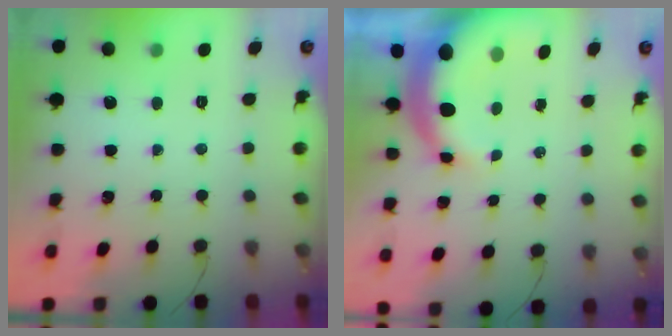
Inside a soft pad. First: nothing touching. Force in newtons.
{"total": 8.4, "press": 8.2, "slide": 1.4}